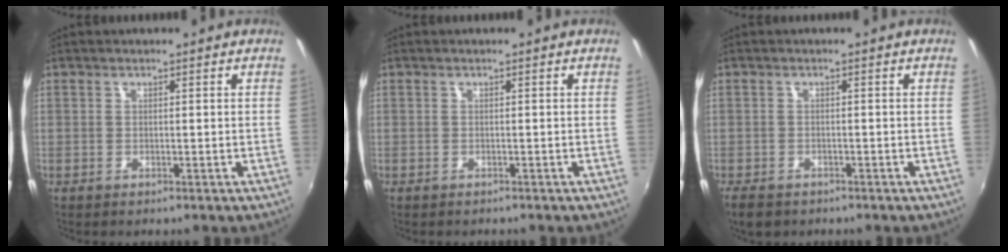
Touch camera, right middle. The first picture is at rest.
{"total": 0.6, "force": [-0.5, 0.2, 0.1], "torque": [-0.003, -0.002, -0.008]}
{"total": 4.3, "force": [-3.1, 2.2, 2.0], "torque": [-0.054, -0.016, -0.055]}